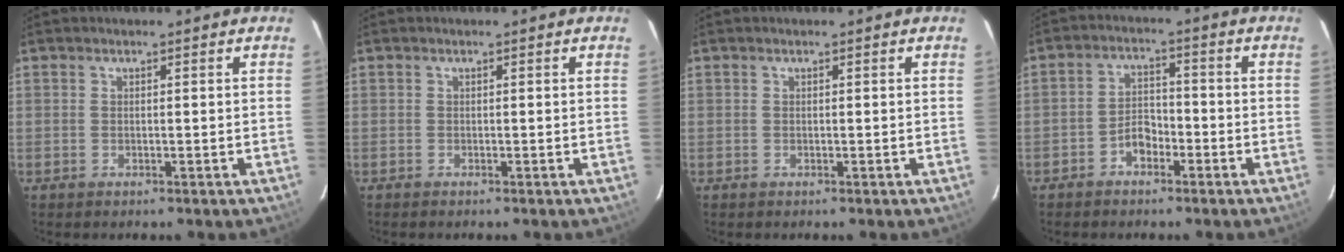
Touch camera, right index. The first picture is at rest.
{"total": 0.0}
{"total": 0.0}
{"total": 4.2, "force": [-2.7, 2.6, 1.9], "torque": [-0.043, 0.014, -0.042]}